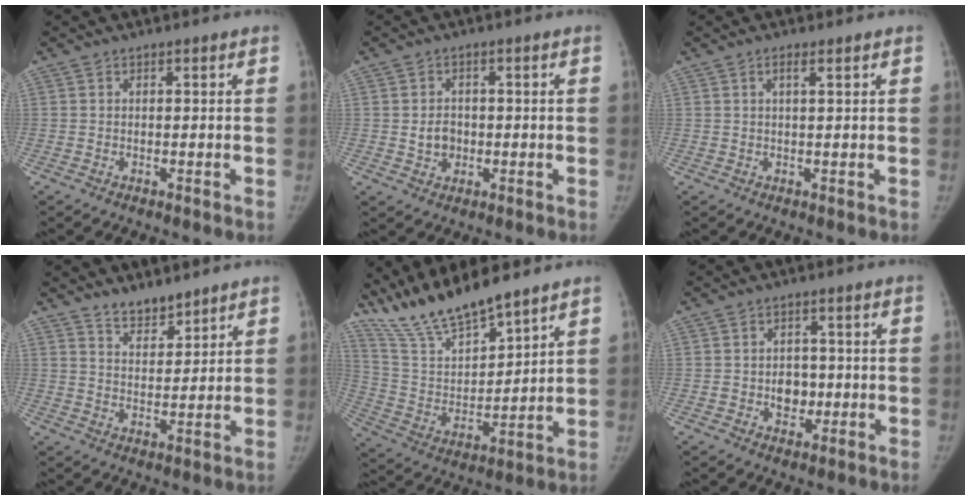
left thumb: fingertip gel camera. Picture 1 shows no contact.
{"total": 3.4, "force": [-0.2, 2.9, 1.8], "torque": [-0.016, 0.003, -0.001]}
{"total": 1.5, "force": [0.8, 0.0, 1.3], "torque": [-0.026, 0.002, 0.016]}
{"total": 5.5, "force": [4.8, 1.9, 1.8], "torque": [-0.011, -0.041, 0.089]}
{"total": 15.5, "force": [13.5, 3.1, 6.9], "torque": [-0.115, -0.061, 0.266]}
{"total": 4.8, "force": [-0.6, 3.9, 2.9], "torque": [-0.013, 0.006, -0.005]}